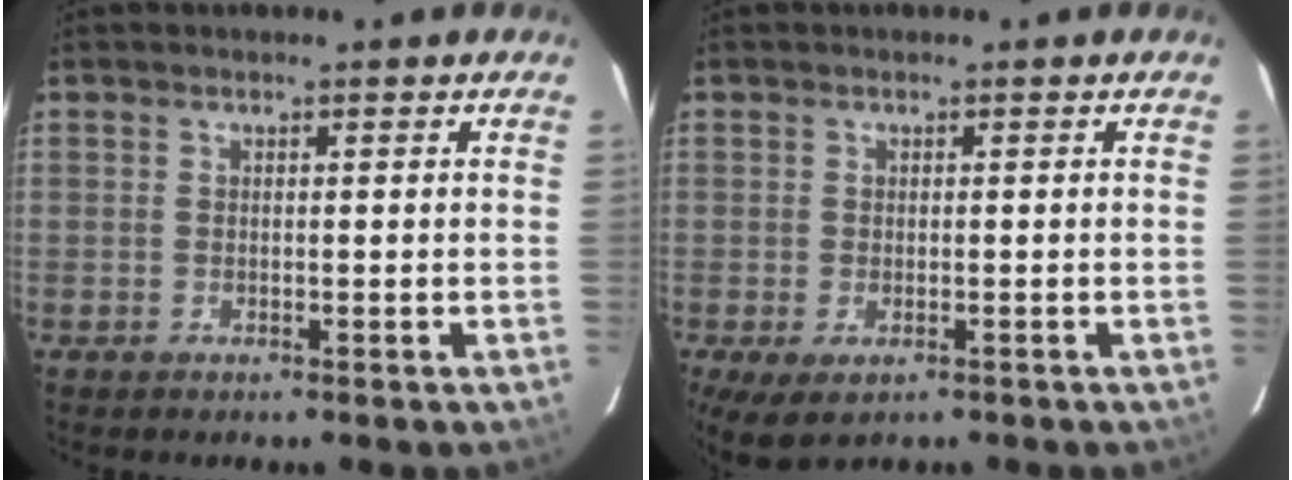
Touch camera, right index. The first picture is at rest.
{"total": 5.5, "force": [-2.6, 2.9, 3.8], "torque": [-0.073, -0.024, -0.036]}